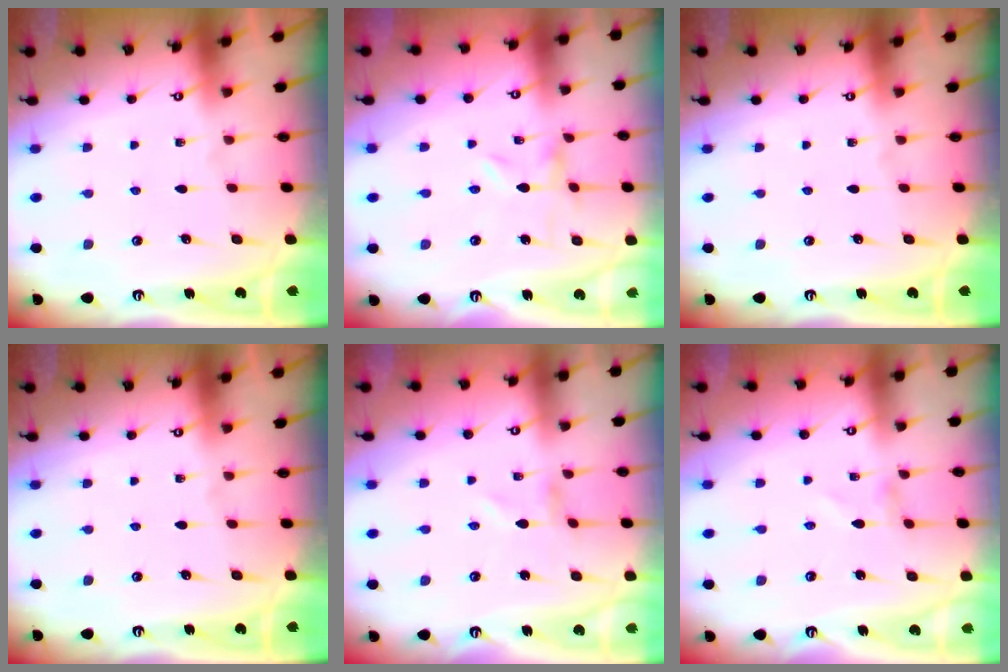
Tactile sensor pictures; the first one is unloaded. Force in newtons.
{"total": 0.0}
{"total": 0.0}
{"total": 0.0}
{"total": 1.0, "press": 1.0, "slide": 0.1}
{"total": 1.3, "press": 1.3, "slide": 0.0}